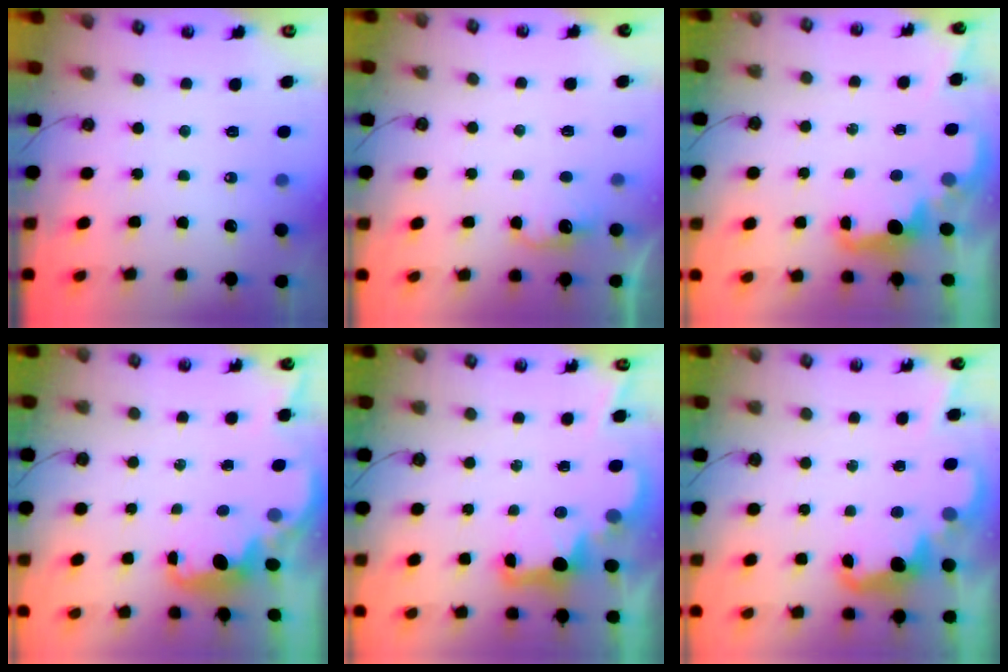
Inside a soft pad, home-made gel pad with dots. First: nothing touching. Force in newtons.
{"total": 3.7, "press": 3.6, "slide": 1.0}
{"total": 2.0, "press": 1.9, "slide": 0.8}
{"total": 1.4, "press": 1.2, "slide": 0.6}
{"total": 2.9, "press": 2.9, "slide": 0.6}
{"total": 3.3, "press": 3.2, "slide": 0.7}